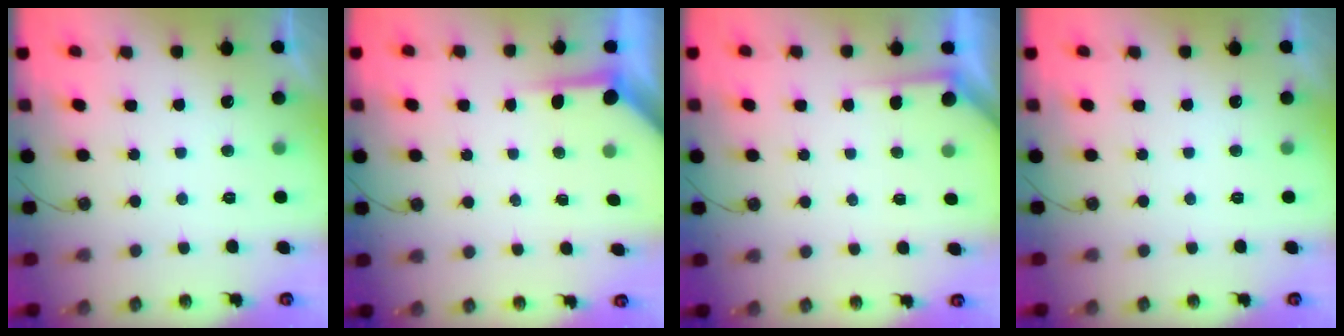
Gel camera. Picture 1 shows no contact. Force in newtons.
{"total": 3.8, "press": 3.8, "slide": 0.2}
{"total": 2.5, "press": 2.4, "slide": 0.4}
{"total": 0.0}